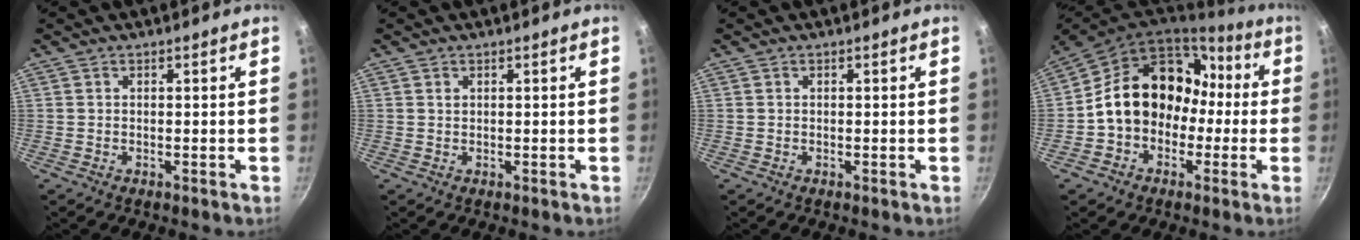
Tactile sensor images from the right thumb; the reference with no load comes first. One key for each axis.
{"total": 0.6, "fx": 0.3, "fy": 0.4, "fz": 0.3, "tx": -0.004, "ty": 0.001, "tz": 0.007}
{"total": 0.0}
{"total": 18.0, "fx": -0.5, "fy": 14.4, "fz": 10.9, "tx": -0.132, "ty": 0.073, "tz": -0.007}